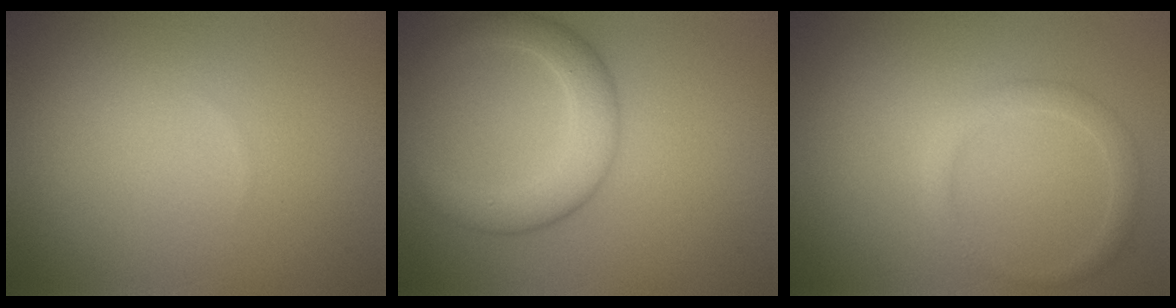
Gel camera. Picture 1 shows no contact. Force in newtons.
{"total": 4.3, "press": 4.3, "slide": 0.2}
{"total": 1.9, "press": 1.9, "slide": 0.1}